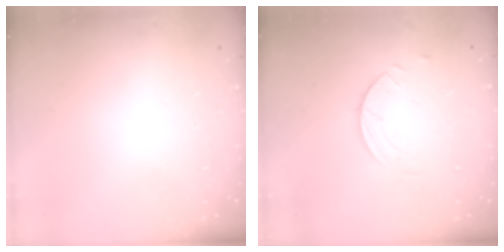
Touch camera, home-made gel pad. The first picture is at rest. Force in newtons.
{"total": 3.7, "press": 3.7, "slide": 0.4}